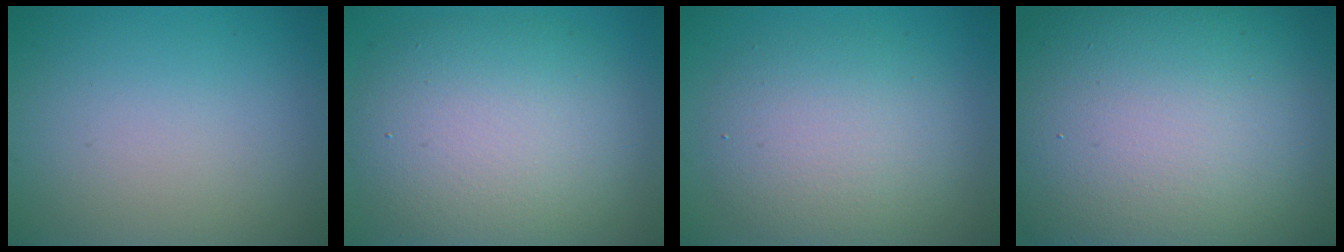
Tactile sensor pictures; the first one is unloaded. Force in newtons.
{"total": 9.6, "press": 9.5, "slide": 0.9}
{"total": 5.5, "press": 5.4, "slide": 0.4}
{"total": 21.8, "press": 21.8, "slide": 1.0}